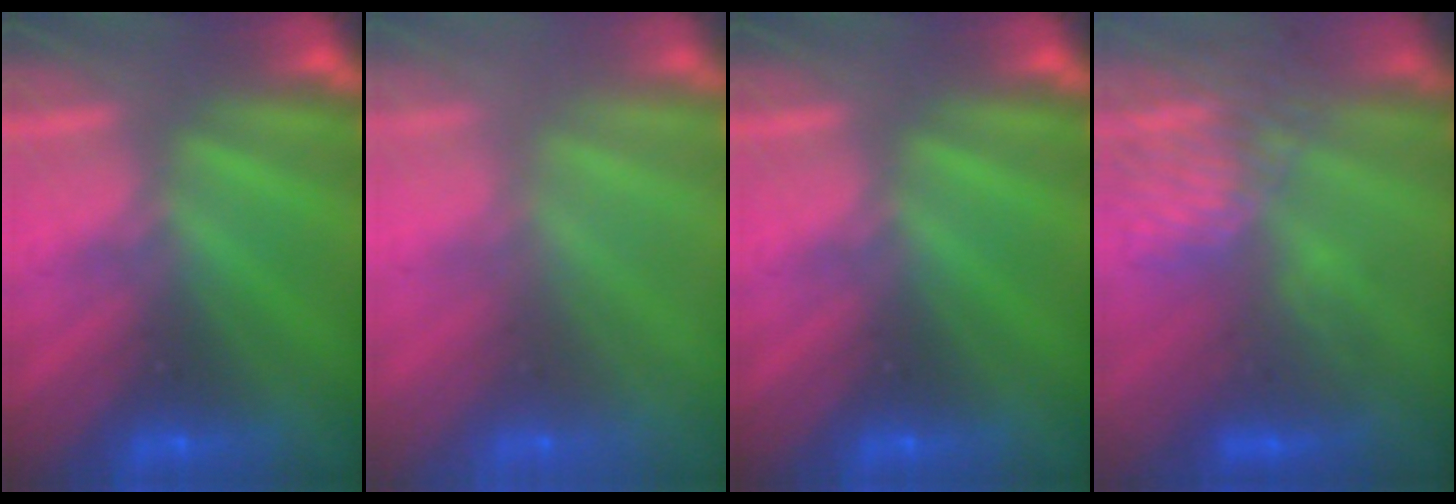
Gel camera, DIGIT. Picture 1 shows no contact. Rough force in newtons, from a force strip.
{"total": 7.6}
{"total": 0.0}
{"total": 3.4}